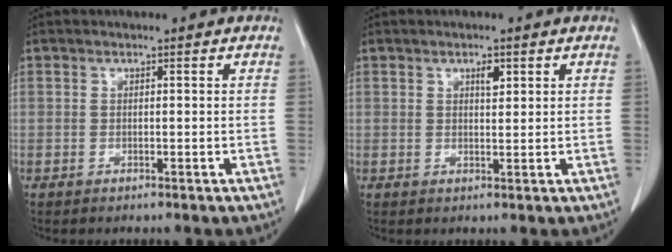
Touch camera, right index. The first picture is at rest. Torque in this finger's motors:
{"motor_torque": [0.02, 0.00, 0.02, 0.02]}